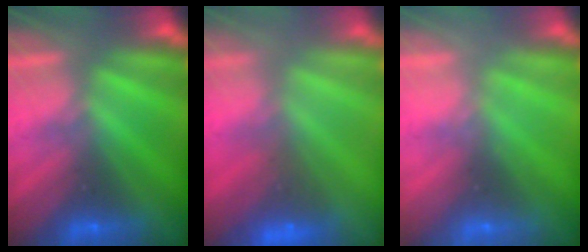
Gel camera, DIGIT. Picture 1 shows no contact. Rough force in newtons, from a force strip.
{"total": 8.7}
{"total": 2.3}